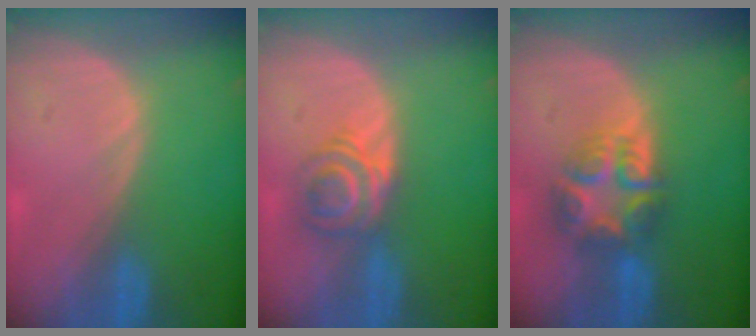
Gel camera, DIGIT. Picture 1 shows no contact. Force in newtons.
{"total": 5.8, "press": 4.9, "slide": 3.2}
{"total": 7.7, "press": 6.7, "slide": 3.8}